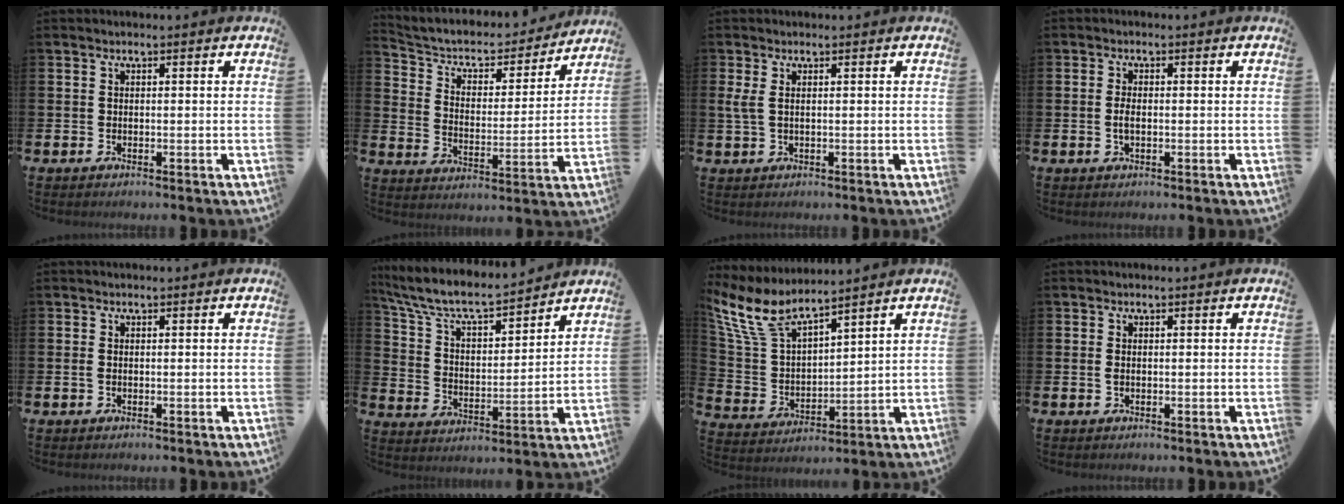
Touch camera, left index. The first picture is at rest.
{"total": 5.9, "force": [5.3, 2.2, 1.4], "torque": [-0.059, -0.039, 0.085]}
{"total": 1.6, "force": [0.8, 0.4, 1.3], "torque": [-0.035, 0.006, 0.015]}
{"total": 1.9, "force": [-0.1, 0.9, 1.6], "torque": [-0.023, 0.000, -0.006]}
{"total": 0.6, "force": [-0.1, 0.3, 0.5], "torque": [-0.016, 0.006, -0.001]}
{"total": 8.2, "force": [7.6, 1.8, 2.6], "torque": [-0.088, -0.052, 0.131]}
{"total": 8.0, "force": [6.8, 2.5, 3.4], "torque": [-0.103, -0.030, 0.121]}
{"total": 0.8, "force": [0.0, 0.5, 0.7], "torque": [-0.013, 0.004, -0.001]}